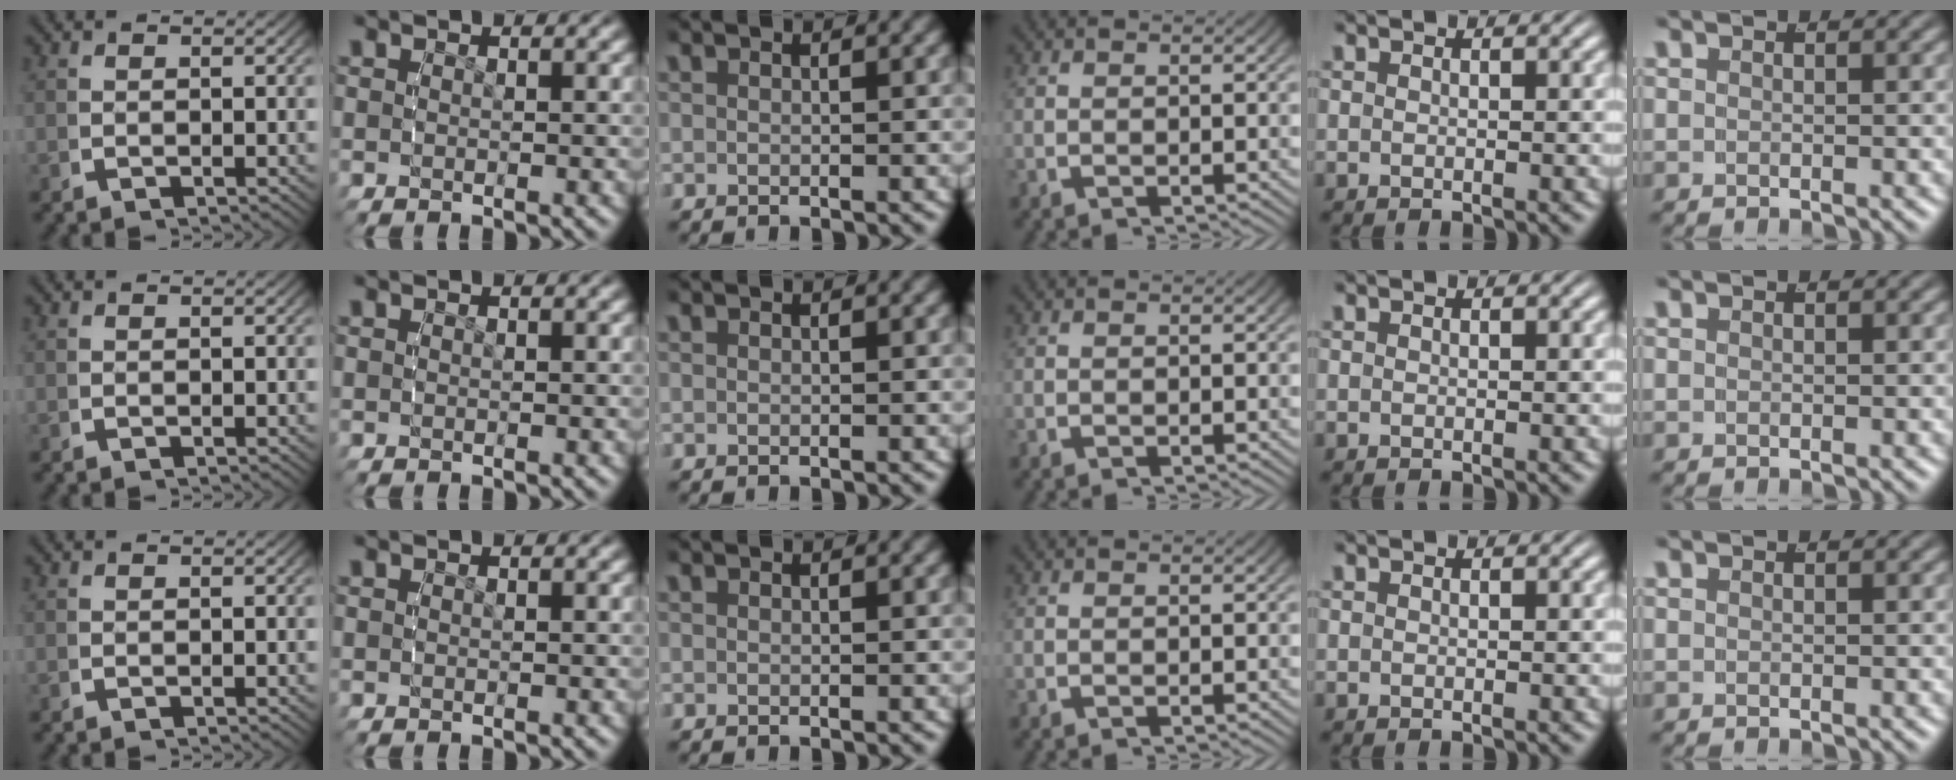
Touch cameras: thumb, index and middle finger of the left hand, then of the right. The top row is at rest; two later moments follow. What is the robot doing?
{"motion": "reach", "object": "markers"}